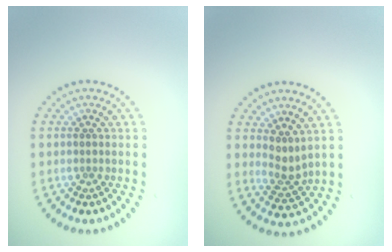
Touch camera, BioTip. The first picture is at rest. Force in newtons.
{"total": 2.1, "press": 1.5, "slide": 1.4}